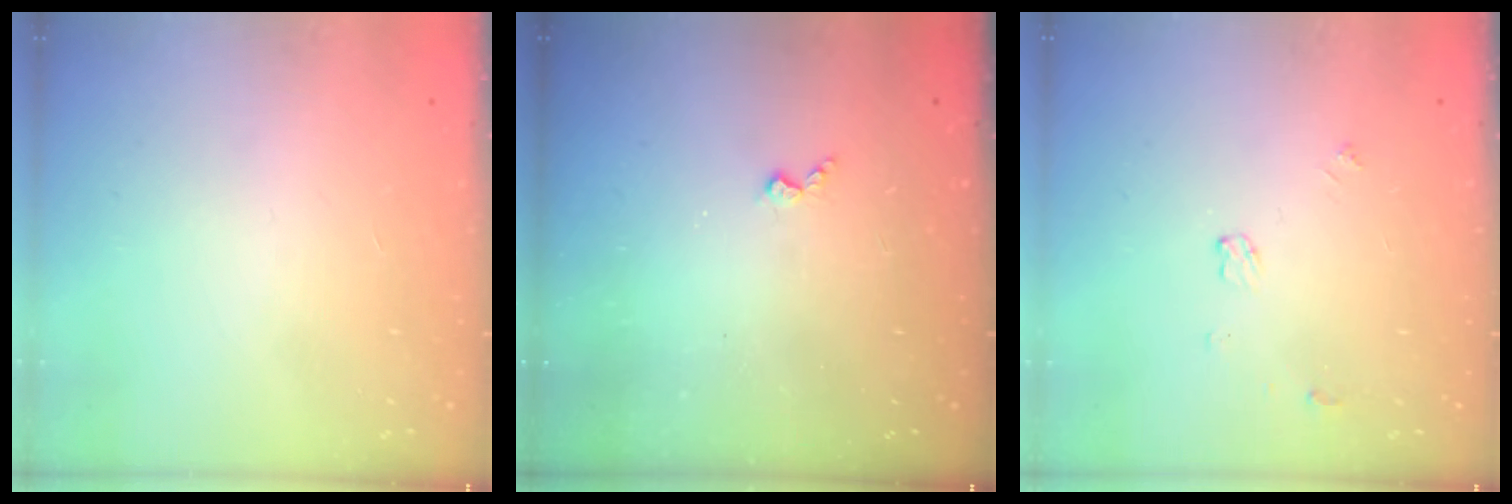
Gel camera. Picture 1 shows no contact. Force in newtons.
{"total": 3.0, "press": 3.0, "slide": 0.5}
{"total": 4.4, "press": 4.4, "slide": 0.2}